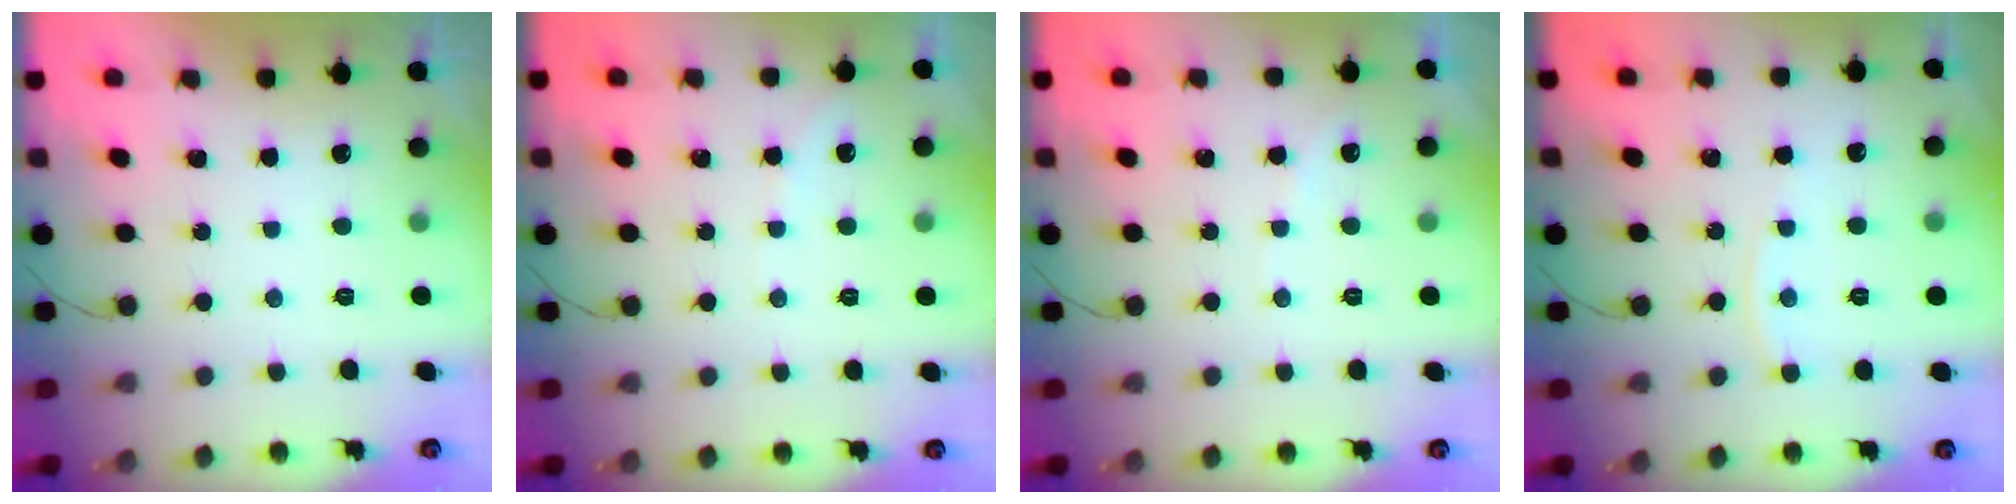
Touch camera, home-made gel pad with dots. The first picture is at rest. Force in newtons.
{"total": 2.4, "press": 2.4, "slide": 0.4}
{"total": 2.8, "press": 2.8, "slide": 0.5}
{"total": 2.8, "press": 2.7, "slide": 0.4}